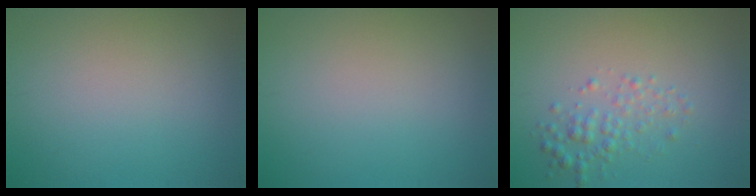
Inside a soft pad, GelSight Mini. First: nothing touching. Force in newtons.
{"total": 0.0}
{"total": 2.3, "press": 2.3, "slide": 0.1}